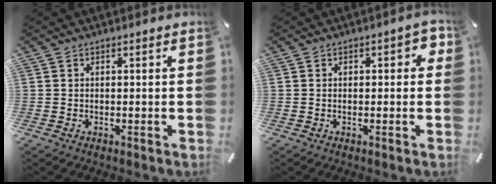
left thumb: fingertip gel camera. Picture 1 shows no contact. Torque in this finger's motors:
{"motor_torque": [0.17, 0.00, 0.21, 0.14, 0.00]}